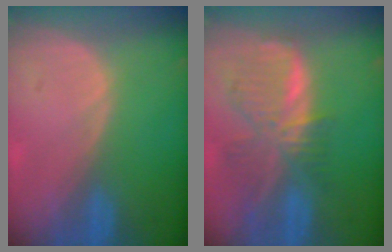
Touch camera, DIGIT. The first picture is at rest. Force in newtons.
{"total": 8.8, "press": 7.7, "slide": 4.4}